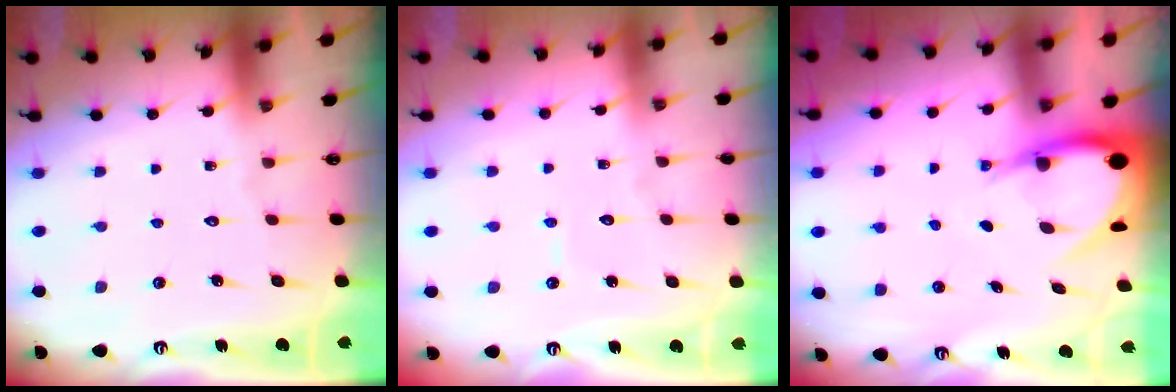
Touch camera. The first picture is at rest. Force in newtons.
{"total": 3.7, "press": 3.7, "slide": 0.4}
{"total": 6.7, "press": 6.7, "slide": 0.7}